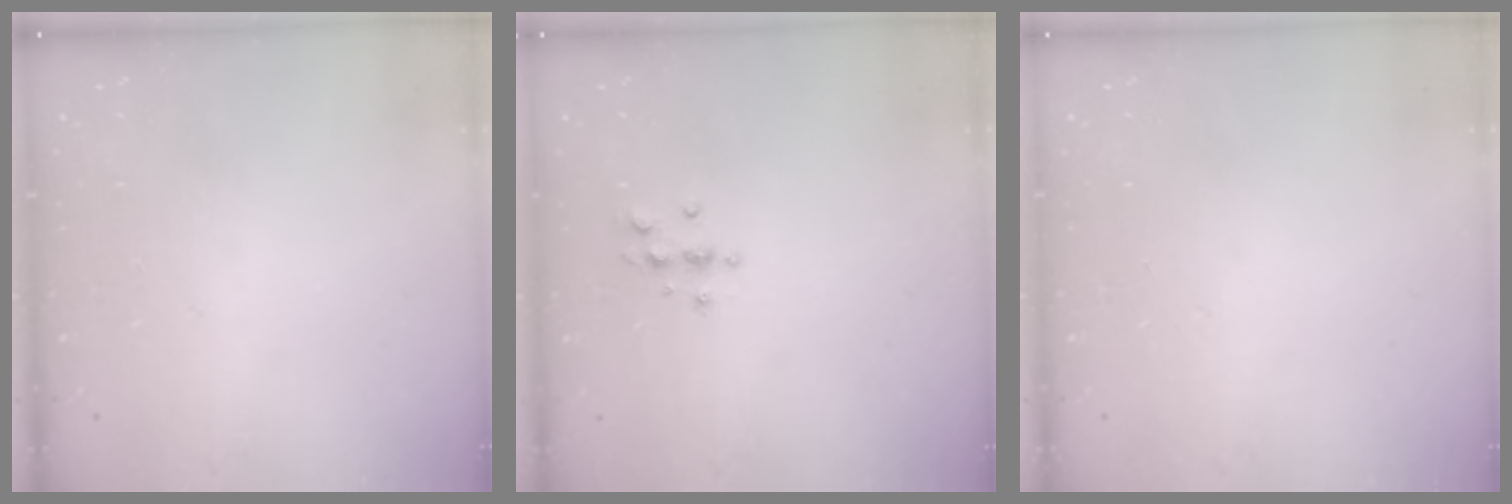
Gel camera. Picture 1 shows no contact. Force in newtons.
{"total": 3.7, "press": 3.6, "slide": 0.5}
{"total": 0.0}